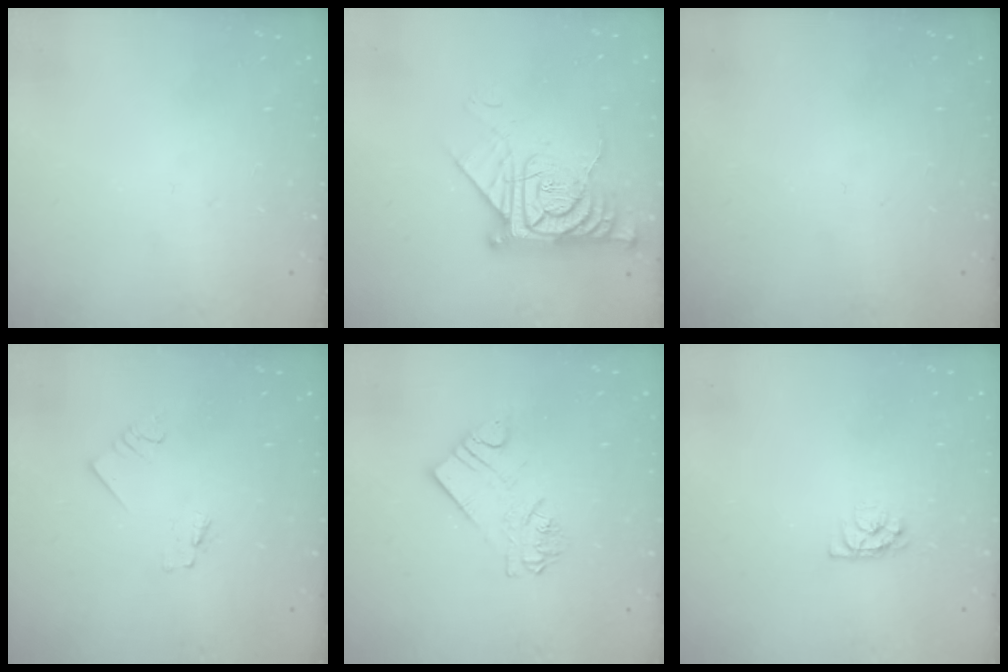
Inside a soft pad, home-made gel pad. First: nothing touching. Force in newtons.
{"total": 14.0, "press": 13.9, "slide": 1.4}
{"total": 0.0}
{"total": 1.2, "press": 1.2, "slide": 0.1}
{"total": 8.0, "press": 8.0, "slide": 0.4}
{"total": 3.9, "press": 3.9, "slide": 0.3}